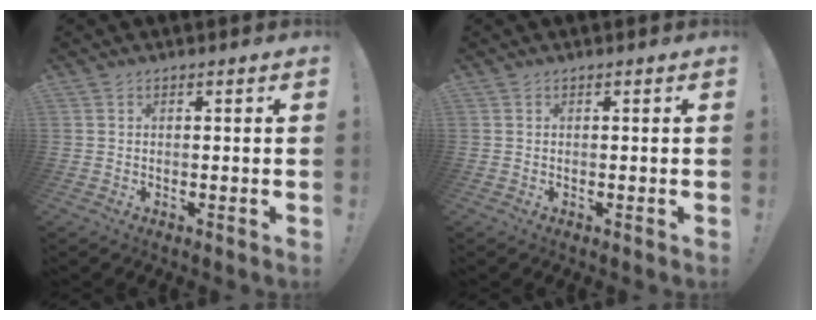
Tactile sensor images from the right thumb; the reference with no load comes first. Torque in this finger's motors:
{"motor_torque": [0.00, 0.00, -0.02, -0.02, 0.04]}